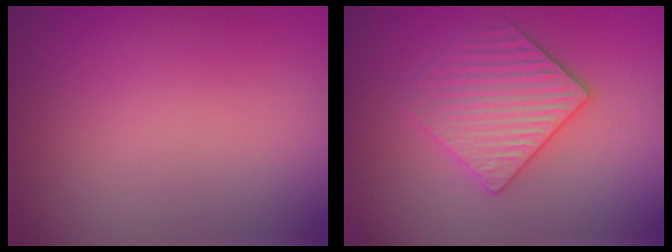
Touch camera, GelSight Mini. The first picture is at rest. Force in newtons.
{"total": 3.4, "press": 3.2, "slide": 1.2}